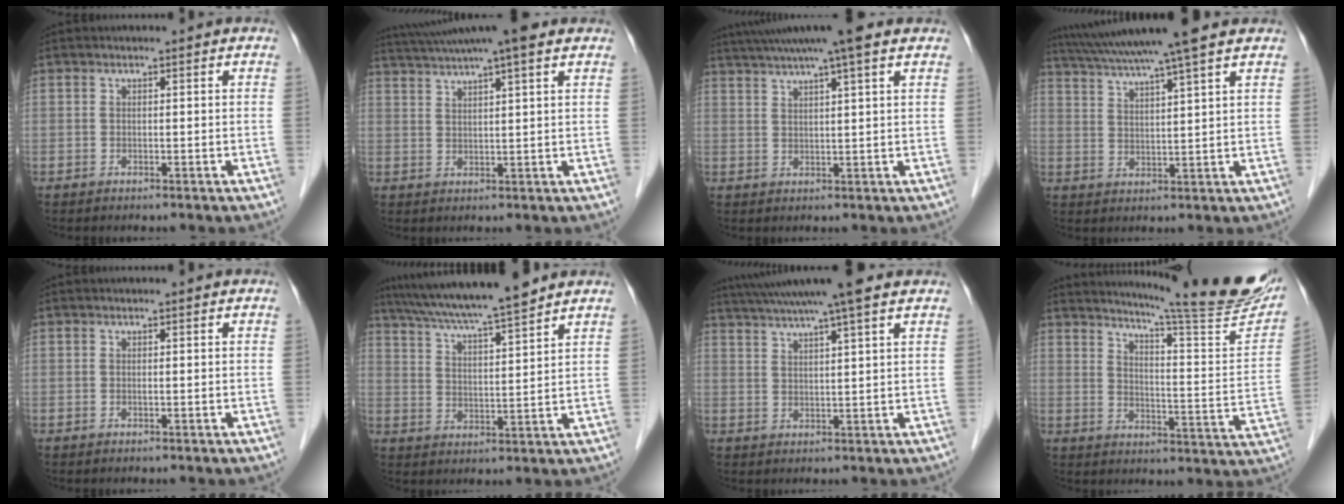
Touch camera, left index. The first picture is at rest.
{"total": 11.0, "force": [9.1, -0.3, 6.2], "torque": [-0.114, 0.030, 0.129]}
{"total": 10.5, "force": [8.2, -0.5, 6.5], "torque": [-0.113, 0.029, 0.114]}
{"total": 13.4, "force": [11.1, -1.1, 7.4], "torque": [-0.133, 0.022, 0.166]}
{"total": 0.0}
{"total": 13.8, "force": [12.0, -0.6, 6.7], "torque": [-0.122, 0.015, 0.191]}
{"total": 12.3, "force": [10.1, -0.8, 6.9], "torque": [-0.124, 0.025, 0.144]}
{"total": 21.8, "force": [19.1, -0.1, 10.6], "torque": [-0.153, -0.079, 0.238]}